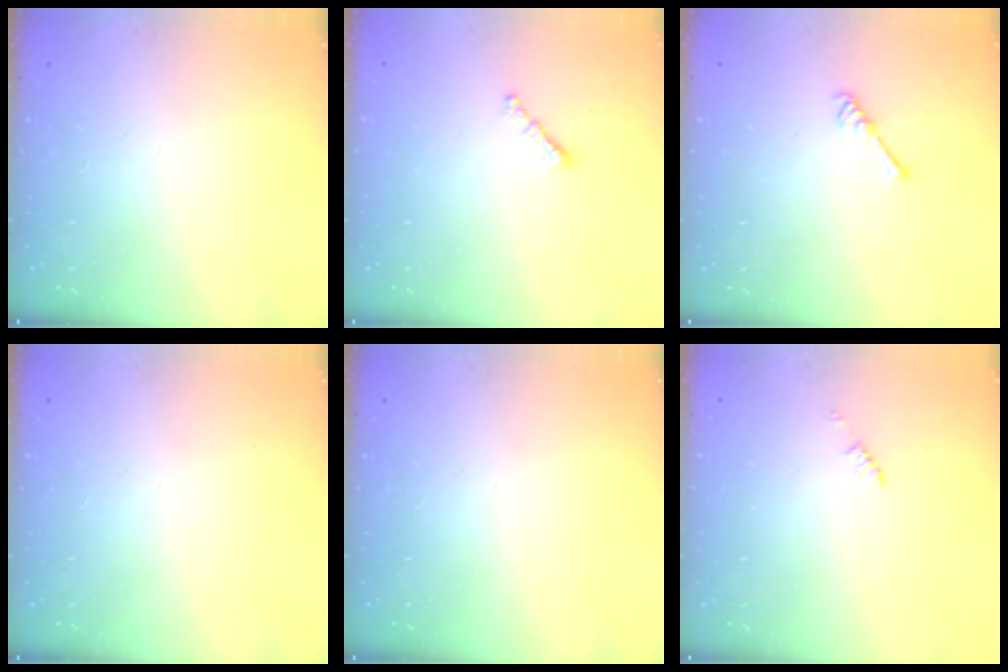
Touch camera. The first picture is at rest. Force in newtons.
{"total": 0.7, "press": 0.6, "slide": 0.4}
{"total": 2.6, "press": 2.6, "slide": 0.5}
{"total": 0.0}
{"total": 0.0}
{"total": 1.2, "press": 1.2, "slide": 0.2}